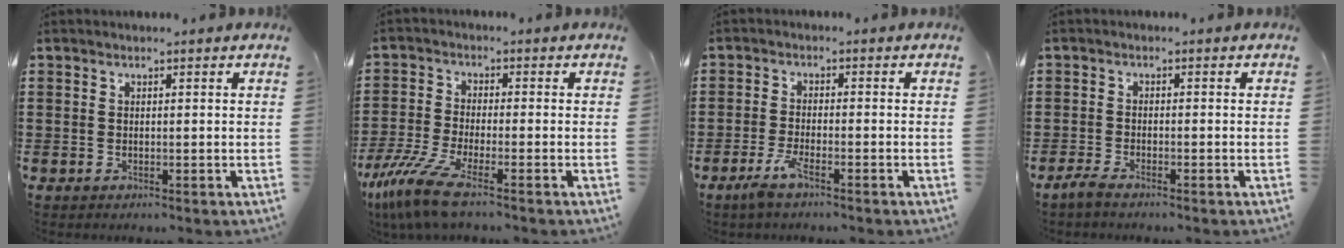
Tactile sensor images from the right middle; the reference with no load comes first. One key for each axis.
{"total": 8.2, "fx": -5.7, "fy": 1.3, "fz": 5.7, "tx": -0.137, "ty": -0.017, "tz": -0.111}
{"total": 3.6, "fx": -2.2, "fy": 0.4, "fz": 2.7, "tx": -0.066, "ty": -0.007, "tz": -0.046}
{"total": 2.0, "fx": -1.7, "fy": 0.1, "fz": 1.0, "tx": -0.025, "ty": -0.001, "tz": -0.035}